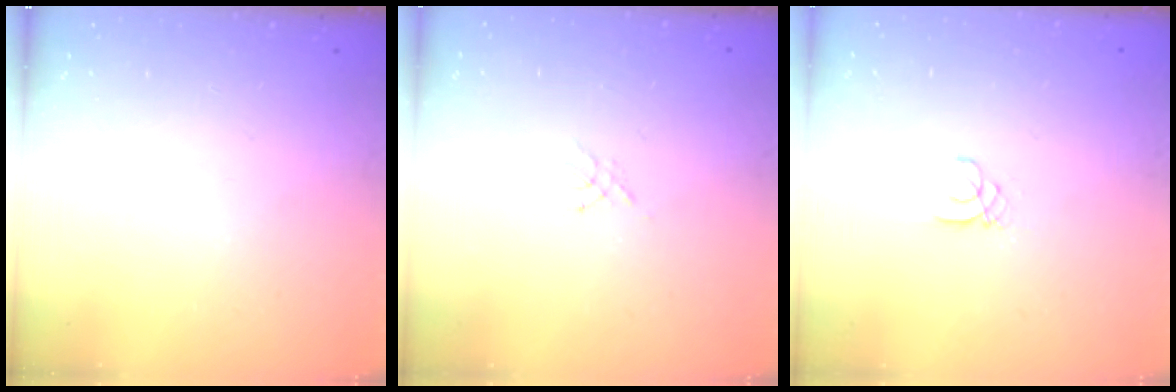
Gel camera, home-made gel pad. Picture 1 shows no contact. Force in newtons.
{"total": 2.3, "press": 2.2, "slide": 0.3}
{"total": 1.4, "press": 1.4, "slide": 0.1}